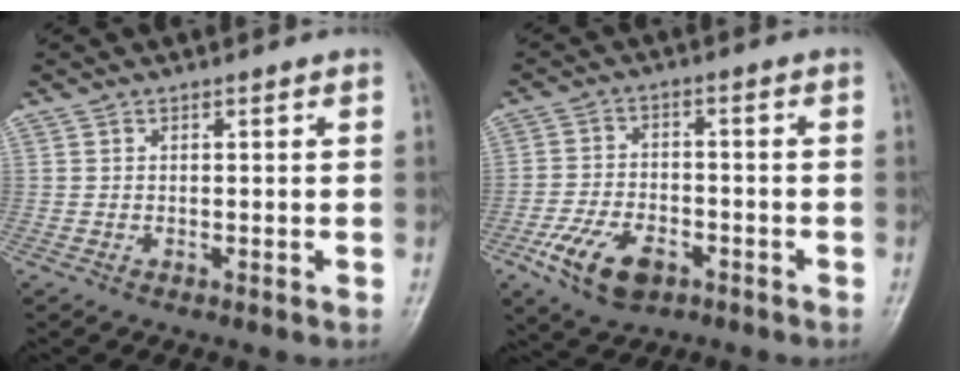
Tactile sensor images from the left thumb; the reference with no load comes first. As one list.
[{"total": 9.7, "force": [-4.8, 5.6, 6.4], "torque": [-0.116, 0.014, -0.085]}]